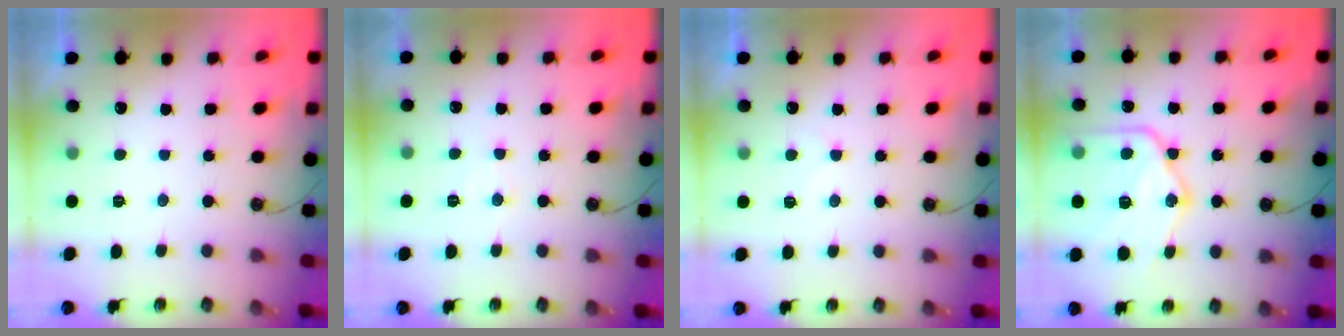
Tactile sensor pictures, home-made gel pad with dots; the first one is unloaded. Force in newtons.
{"total": 5.3, "press": 5.2, "slide": 0.8}
{"total": 6.2, "press": 6.2, "slide": 0.8}
{"total": 20.5, "press": 20.4, "slide": 1.7}